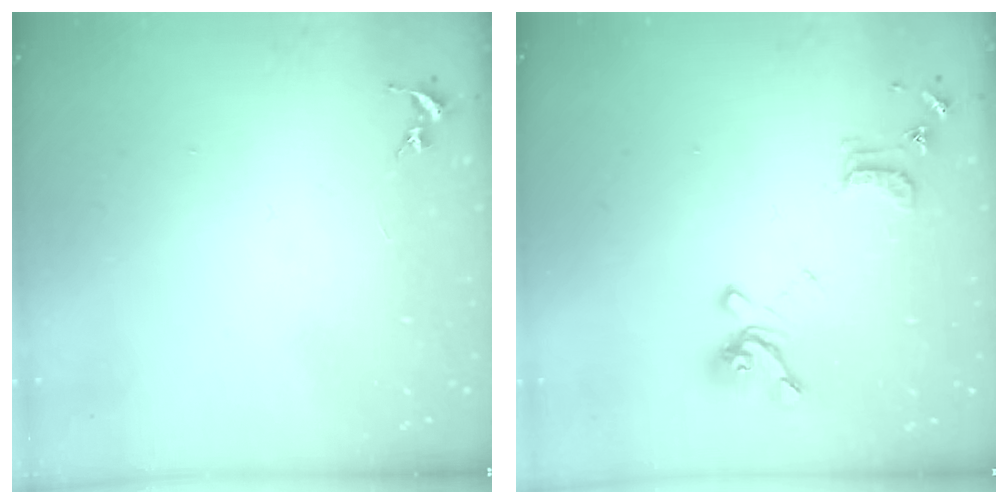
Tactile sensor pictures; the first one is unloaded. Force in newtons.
{"total": 14.3, "press": 14.2, "slide": 1.4}